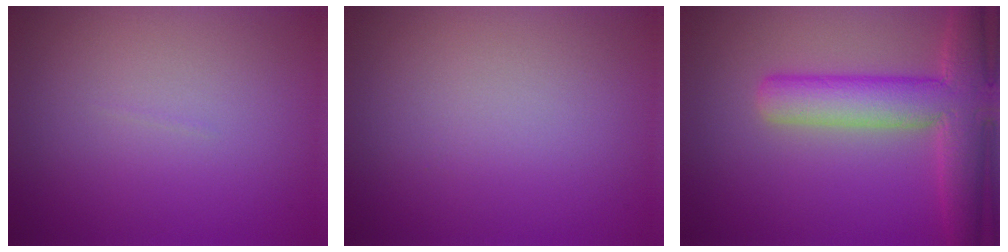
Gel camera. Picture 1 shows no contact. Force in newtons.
{"total": 0.0}
{"total": 7.1, "press": 7.1, "slide": 0.4}